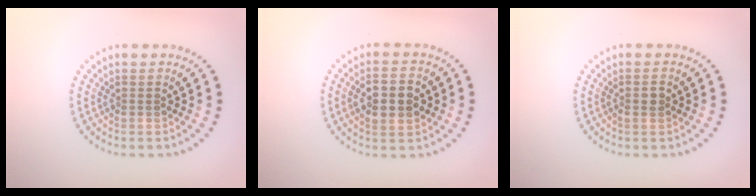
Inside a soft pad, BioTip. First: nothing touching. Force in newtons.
{"total": 4.5, "press": 4.5, "slide": 0.1}
{"total": 1.1, "press": 1.0, "slide": 0.3}